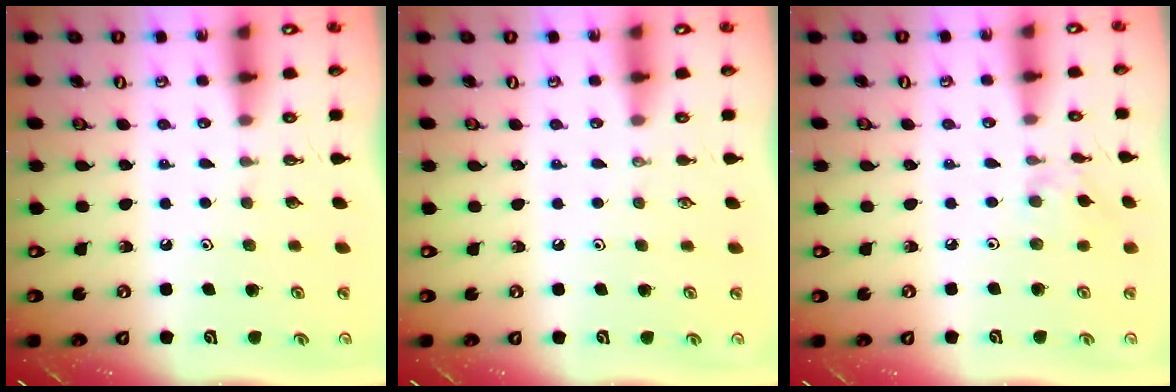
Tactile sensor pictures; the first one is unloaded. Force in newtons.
{"total": 0.0}
{"total": 3.0, "press": 3.0, "slide": 0.3}